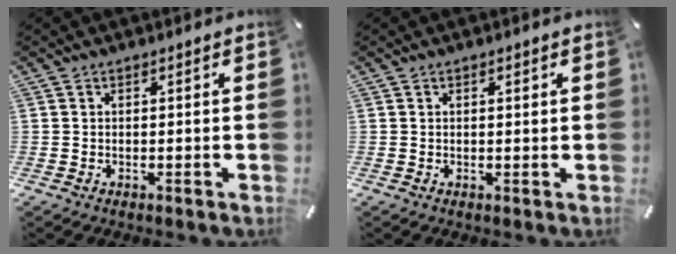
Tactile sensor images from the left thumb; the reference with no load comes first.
{"total": 0.6, "force": [0.2, 0.1, 0.5], "torque": [-0.011, 0.000, 0.004]}